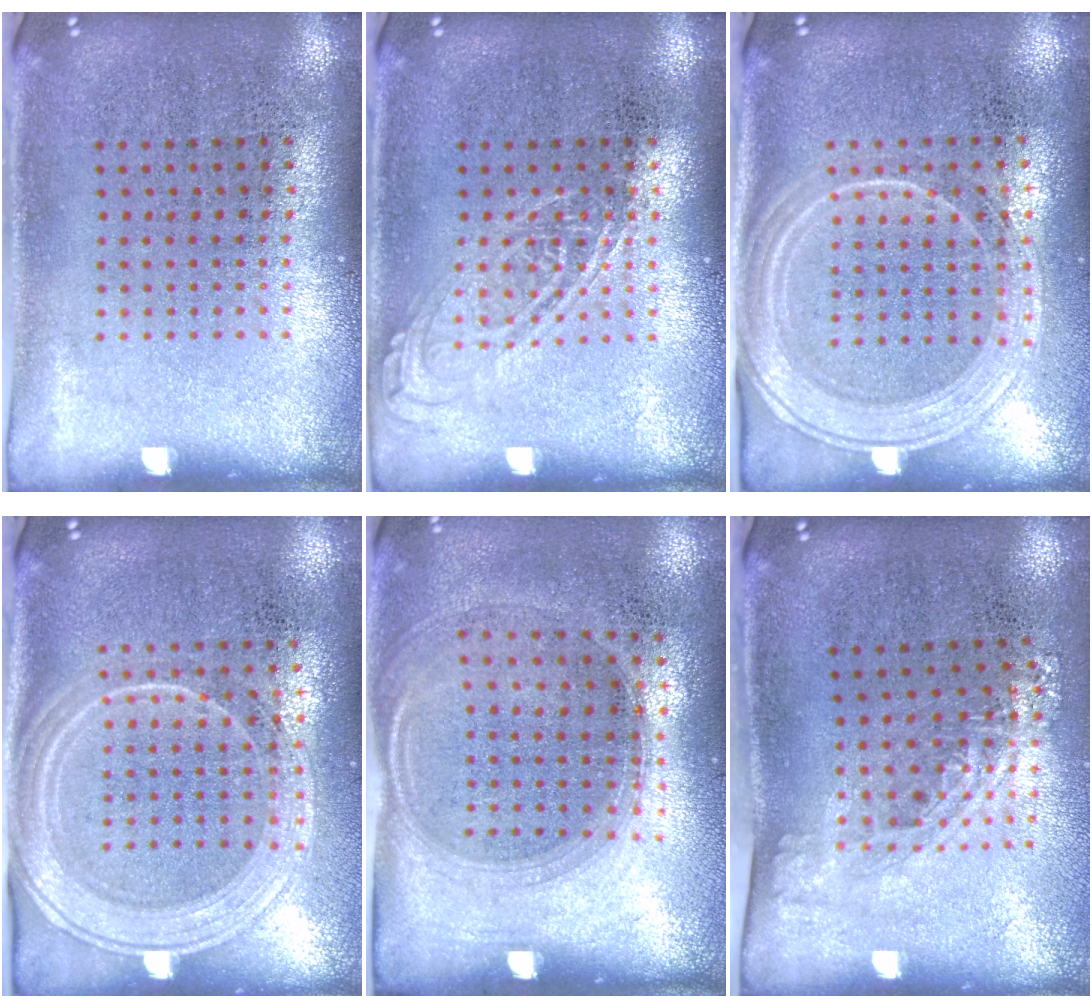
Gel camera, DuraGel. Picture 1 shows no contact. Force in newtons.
{"total": 1.8, "press": 1.8, "slide": 0.2}
{"total": 2.1, "press": 1.9, "slide": 0.9}
{"total": 2.1, "press": 1.9, "slide": 0.9}
{"total": 1.4, "press": 1.2, "slide": 0.6}
{"total": 1.4, "press": 1.0, "slide": 0.9}